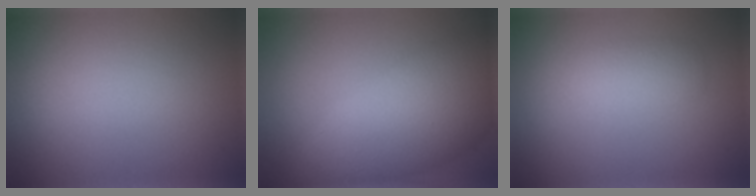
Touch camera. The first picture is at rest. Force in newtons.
{"total": 9.1, "press": 9.1, "slide": 0.3}
{"total": 1.8, "press": 1.8, "slide": 0.1}